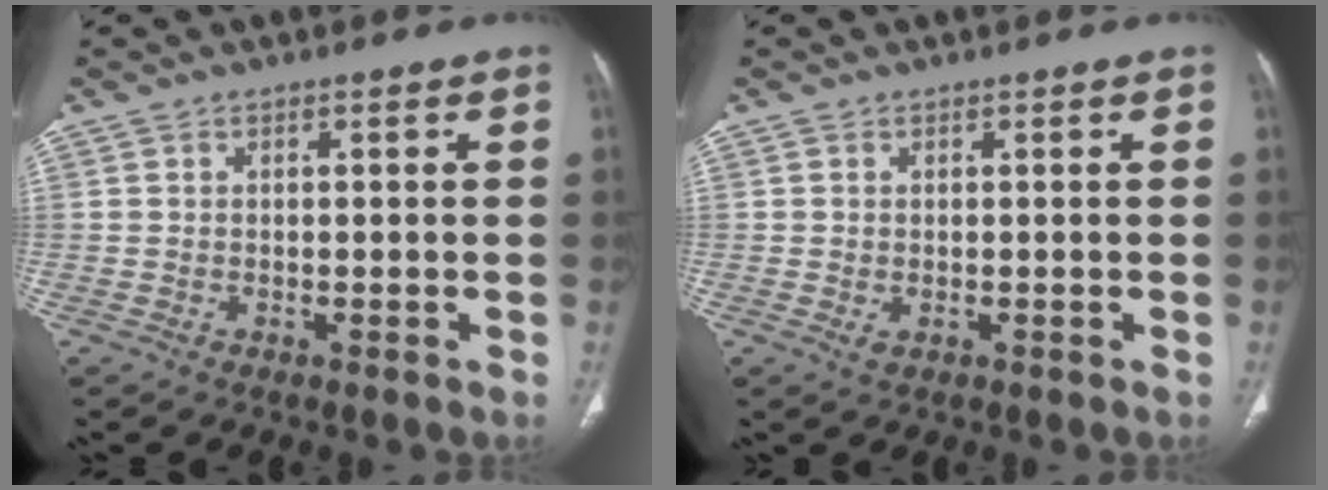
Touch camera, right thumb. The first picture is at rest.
{"total": 1.0, "force": [-0.2, 0.7, 0.7], "torque": [-0.015, -0.002, 0.002]}